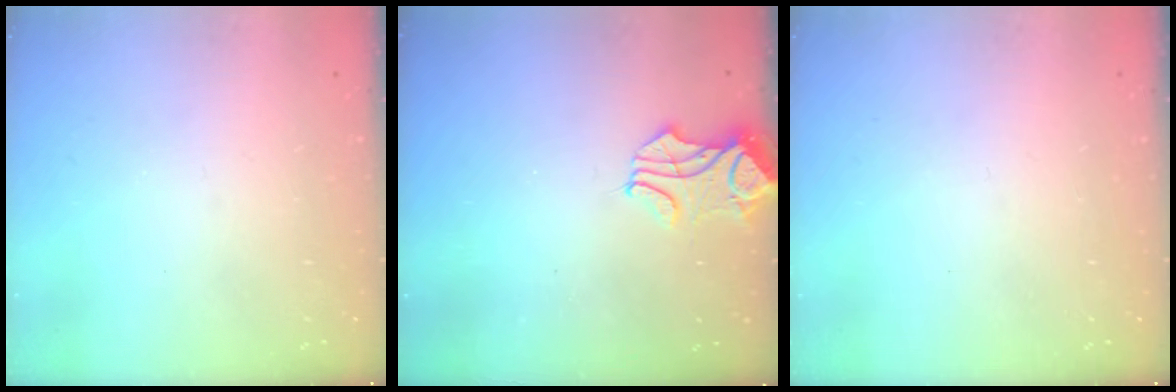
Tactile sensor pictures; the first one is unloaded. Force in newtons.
{"total": 1.2, "press": 1.2, "slide": 0.3}
{"total": 0.0}